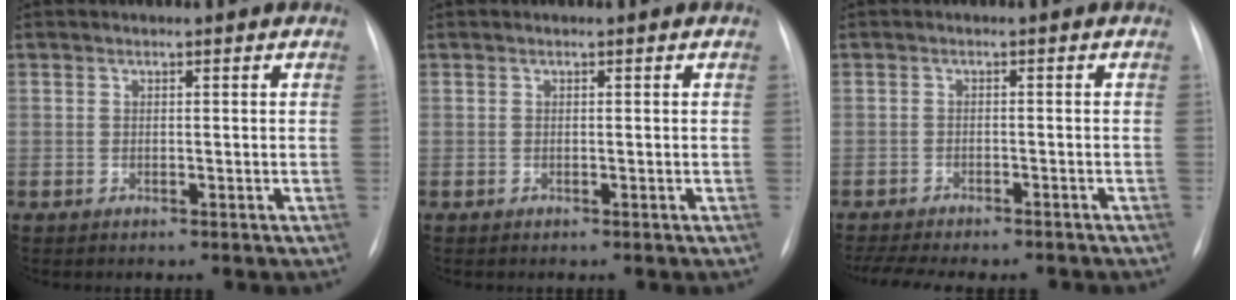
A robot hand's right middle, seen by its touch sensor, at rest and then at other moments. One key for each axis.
{"total": 0.0}
{"total": 11.6, "fx": -10.2, "fy": 2.7, "fz": 4.9, "tx": -0.079, "ty": -0.004, "tz": -0.134}